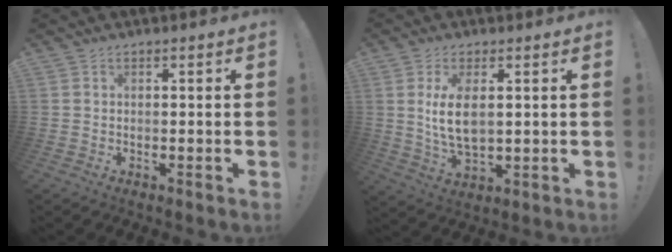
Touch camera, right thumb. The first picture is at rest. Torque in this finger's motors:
{"motor_torque": [0.05, 0.19, 0.44, 0.66, 0.03]}